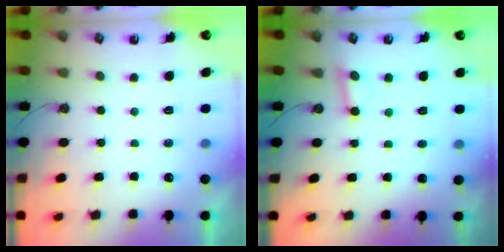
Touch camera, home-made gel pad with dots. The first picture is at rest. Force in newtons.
{"total": 2.8, "press": 2.7, "slide": 0.6}